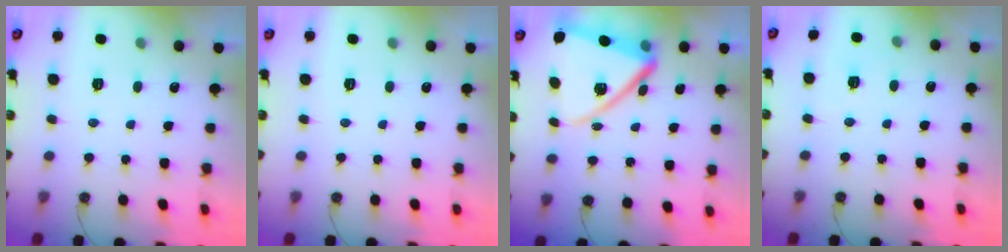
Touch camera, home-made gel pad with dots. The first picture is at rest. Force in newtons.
{"total": 0.0}
{"total": 14.7, "press": 14.7, "slide": 1.5}
{"total": 5.0, "press": 1.7, "slide": 4.7}